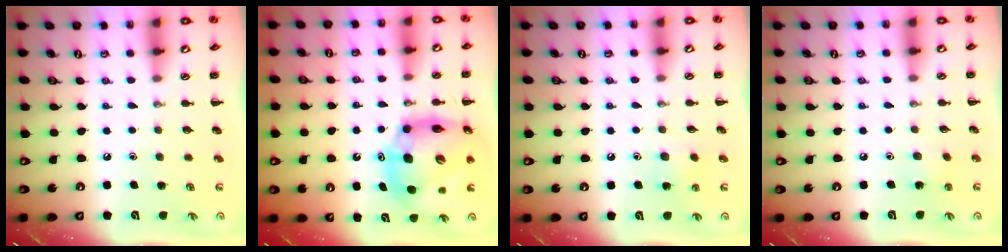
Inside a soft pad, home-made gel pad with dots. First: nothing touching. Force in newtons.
{"total": 14.2, "press": 13.6, "slide": 4.2}
{"total": 6.8, "press": 6.6, "slide": 1.6}
{"total": 3.9, "press": 3.7, "slide": 1.1}